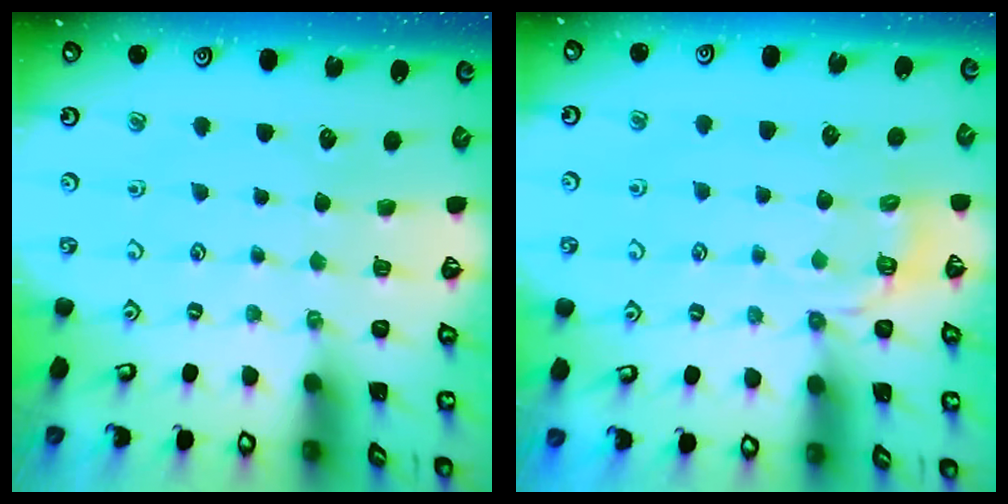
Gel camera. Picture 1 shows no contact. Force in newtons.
{"total": 5.1, "press": 4.8, "slide": 1.9}